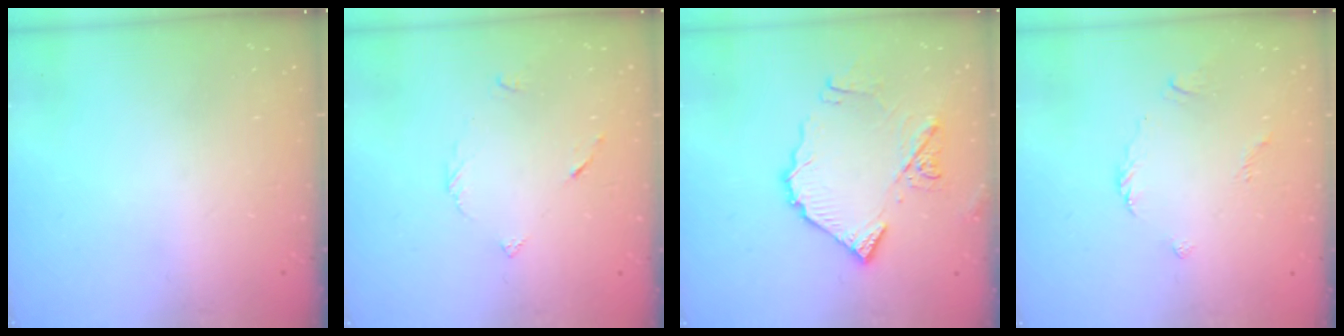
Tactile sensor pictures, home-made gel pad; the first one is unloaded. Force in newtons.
{"total": 3.6, "press": 3.6, "slide": 0.5}
{"total": 14.4, "press": 14.3, "slide": 1.7}
{"total": 3.4, "press": 3.3, "slide": 0.7}